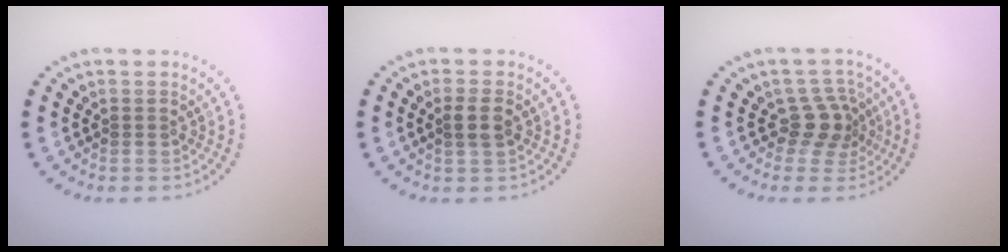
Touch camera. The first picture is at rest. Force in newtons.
{"total": 1.8, "press": 1.7, "slide": 0.6}
{"total": 2.9, "press": 2.1, "slide": 2.0}